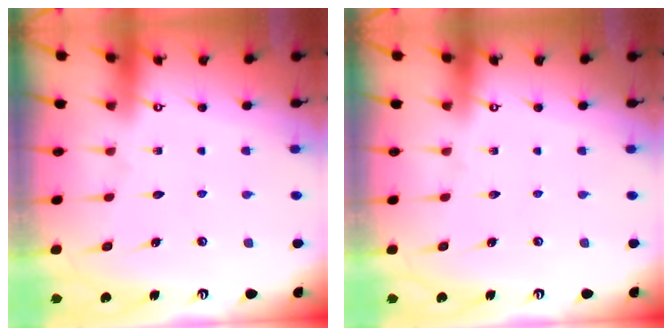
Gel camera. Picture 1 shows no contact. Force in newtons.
{"total": 0.0}